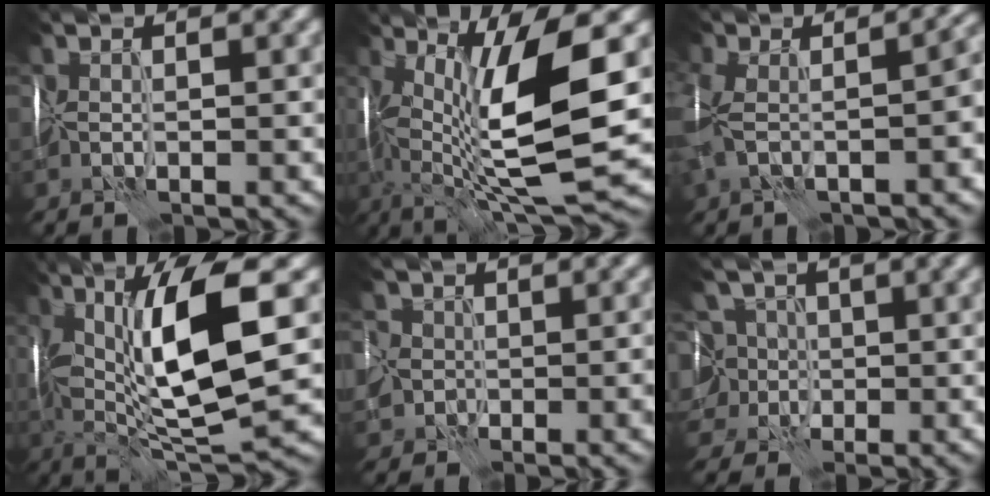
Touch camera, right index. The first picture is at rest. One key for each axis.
{"total": 13.0, "fx": 0.8, "fy": 2.9, "fz": 12.6, "tx": -0.222, "ty": -0.001, "tz": 0.021}
{"total": 8.5, "fx": -1.7, "fy": 4.3, "fz": 7.2, "tx": -0.139, "ty": -0.008, "tz": -0.021}
{"total": 12.0, "fx": 2.0, "fy": 3.1, "fz": 11.5, "tx": -0.200, "ty": 0.000, "tz": 0.042}
{"total": 10.2, "fx": -3.6, "fy": 8.2, "fz": 4.9, "tx": -0.072, "ty": -0.005, "tz": -0.088}
{"total": 8.8, "fx": -1.1, "fy": 8.0, "fz": 3.6, "tx": -0.073, "ty": 0.020, "tz": -0.060}